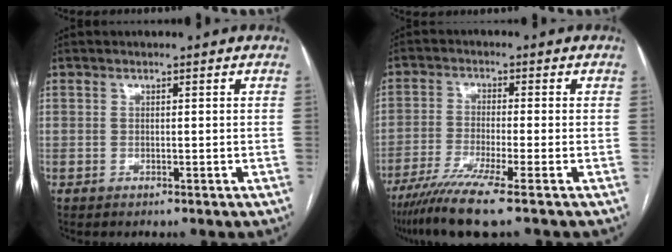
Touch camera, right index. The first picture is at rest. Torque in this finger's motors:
{"motor_torque": [1.06, -0.95, 0.35, 0.13]}